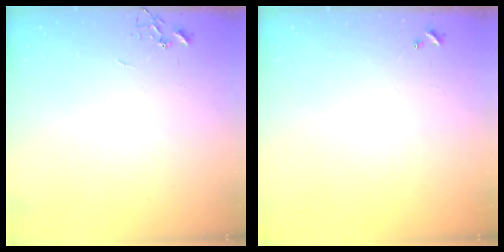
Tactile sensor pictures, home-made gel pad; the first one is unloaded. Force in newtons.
{"total": 0.0}